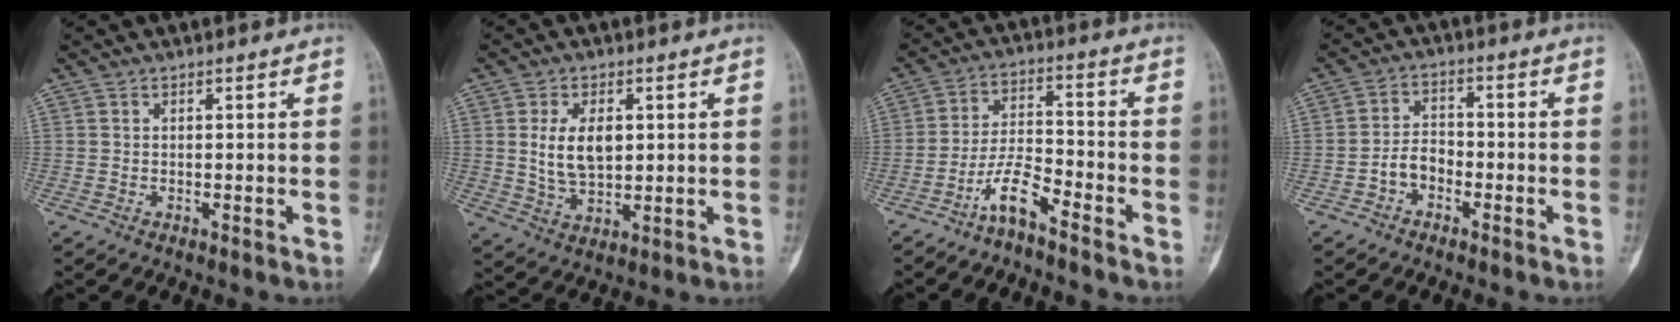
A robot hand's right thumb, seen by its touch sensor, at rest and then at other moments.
{"total": 8.2, "force": [1.5, 4.8, 6.5], "torque": [-0.107, -0.010, 0.035]}
{"total": 6.7, "force": [-5.0, 1.4, 4.2], "torque": [-0.082, 0.048, -0.100]}
{"total": 4.5, "force": [-2.2, 3.1, 2.5], "torque": [-0.029, 0.028, -0.048]}